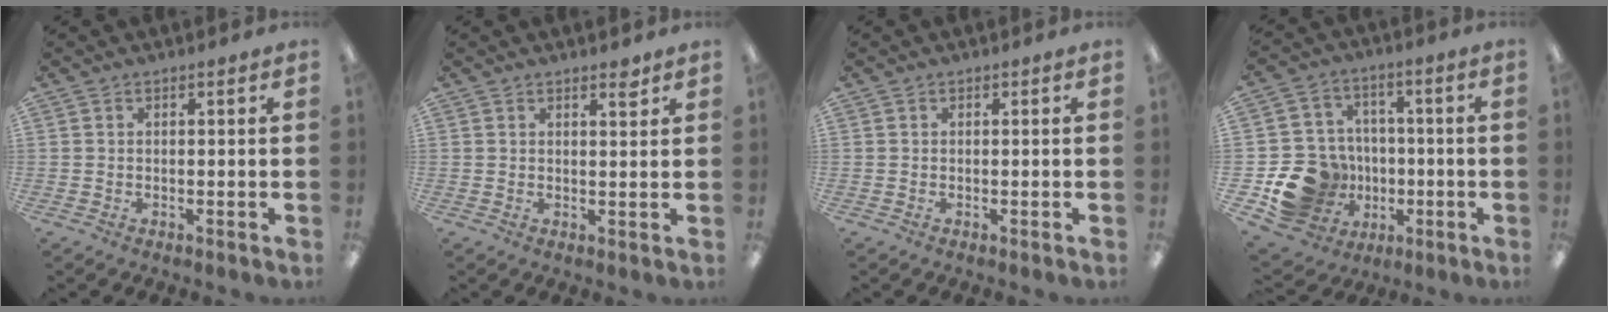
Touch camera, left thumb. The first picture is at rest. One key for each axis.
{"total": 2.4, "fx": 2.0, "fy": 0.6, "fz": 1.3, "tx": -0.004, "ty": -0.012, "tz": 0.031}
{"total": 0.0}
{"total": 16.3, "fx": -4.9, "fy": 14.3, "fz": 6.1, "tx": -0.130, "ty": 0.039, "tz": -0.059}